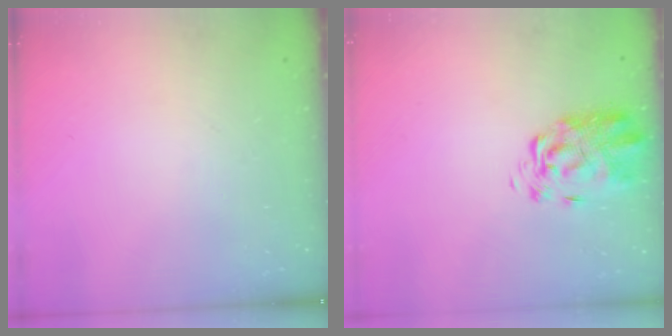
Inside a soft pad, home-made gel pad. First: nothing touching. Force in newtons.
{"total": 3.4, "press": 3.0, "slide": 1.5}